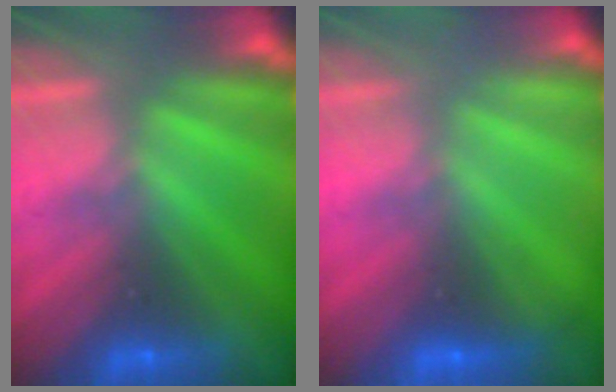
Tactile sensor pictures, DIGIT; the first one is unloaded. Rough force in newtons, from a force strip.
{"total": 2.1}